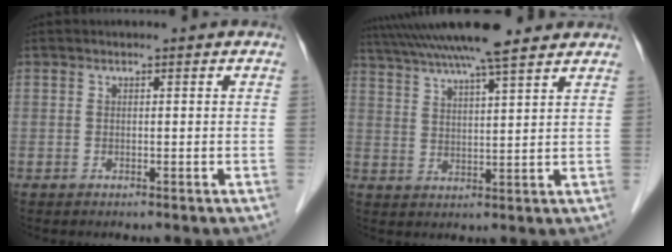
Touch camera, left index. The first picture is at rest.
{"total": 16.6, "force": [14.2, 1.0, 8.4], "torque": [-0.155, 0.038, 0.219]}